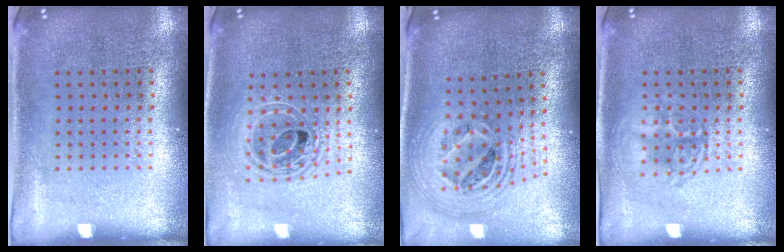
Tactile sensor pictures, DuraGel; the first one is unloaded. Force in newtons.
{"total": 1.7, "press": 1.4, "slide": 1.0}
{"total": 2.4, "press": 1.8, "slide": 1.6}
{"total": 1.1, "press": 1.1, "slide": 0.2}